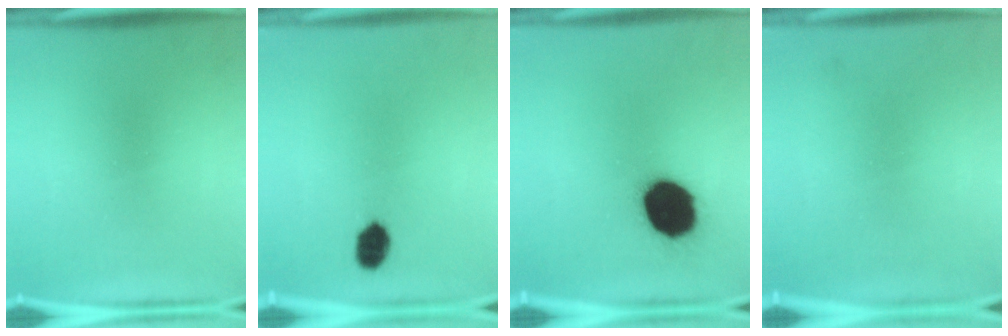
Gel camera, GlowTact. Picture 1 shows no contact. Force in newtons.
{"total": 5.1}
{"total": 19.6}
{"total": 1.1}